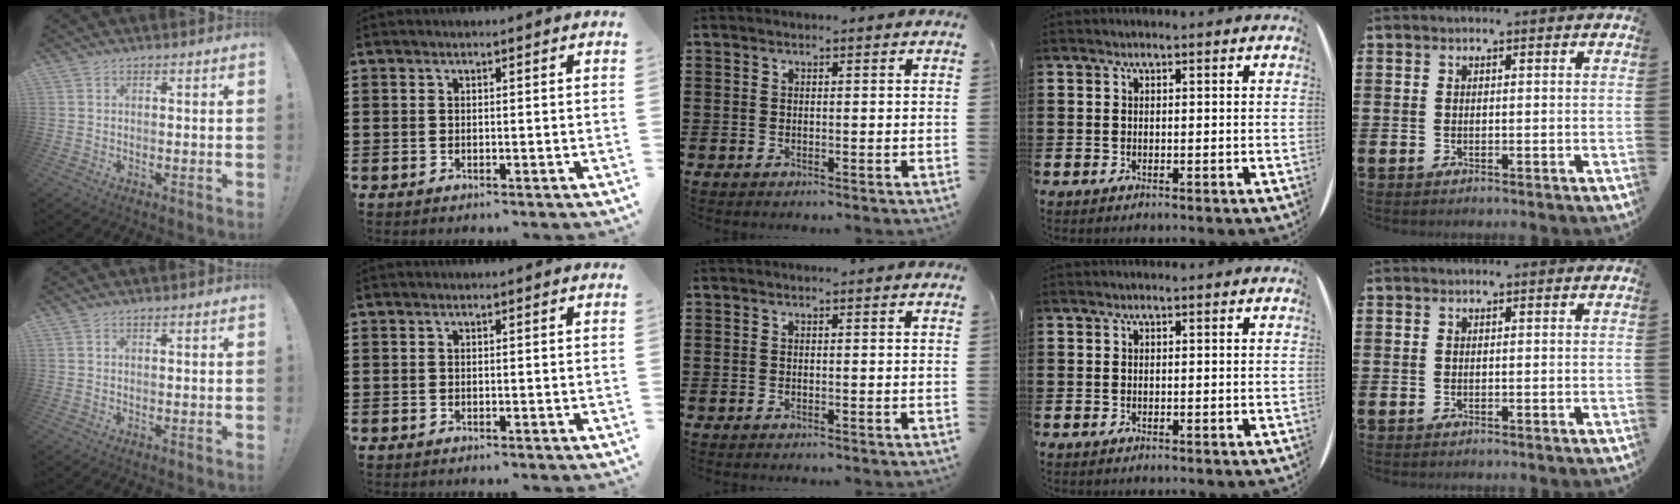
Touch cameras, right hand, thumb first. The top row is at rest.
{}